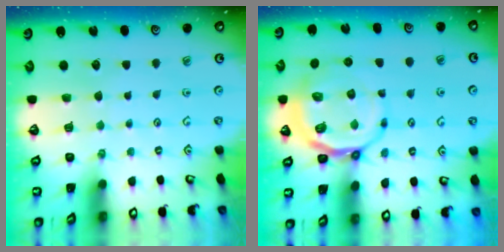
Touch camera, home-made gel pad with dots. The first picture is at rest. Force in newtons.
{"total": 10.8, "press": 10.4, "slide": 2.7}